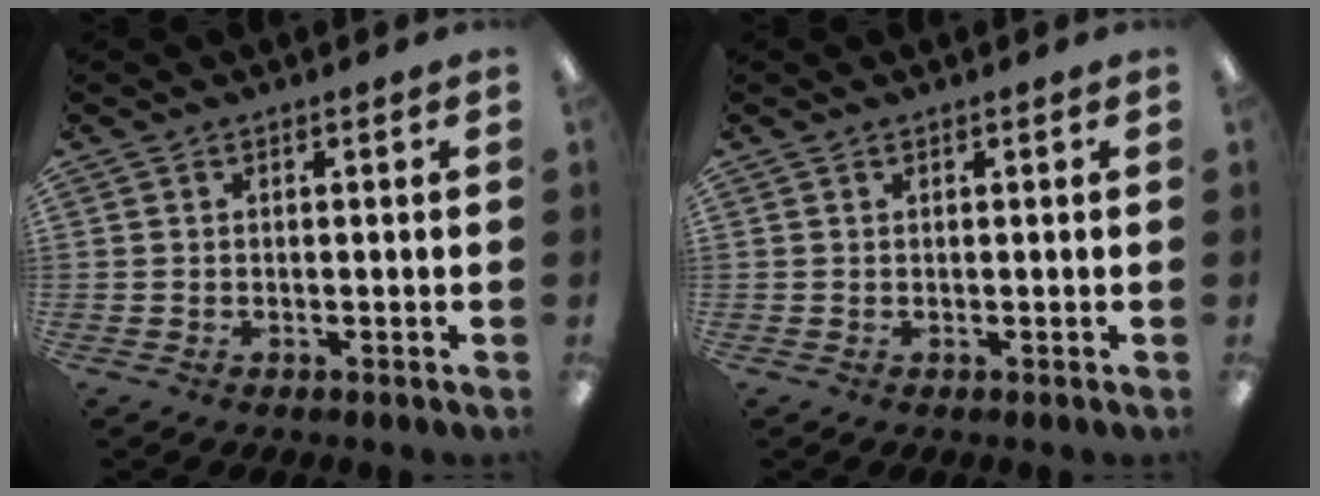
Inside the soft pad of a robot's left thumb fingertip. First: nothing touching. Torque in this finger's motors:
{"motor_torque": [0.09, 0.03, 0.04, 0.05, -0.02]}